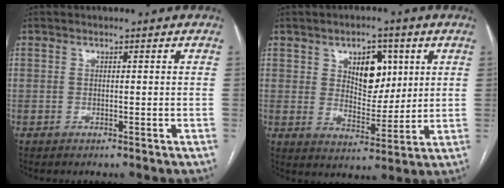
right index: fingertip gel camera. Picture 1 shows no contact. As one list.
[{"total": 8.3, "force": [3.2, 4.5, 6.2], "torque": [-0.091, 0.006, 0.057]}]